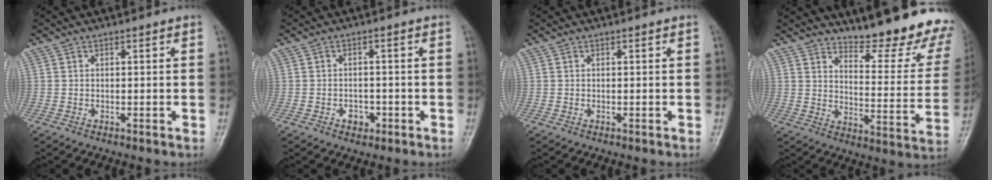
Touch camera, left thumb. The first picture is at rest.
{"total": 2.8, "force": [-1.2, 2.1, 1.3], "torque": [-0.005, 0.009, -0.015]}
{"total": 0.0}
{"total": 20.7, "force": [17.3, 4.7, 10.4], "torque": [-0.105, -0.143, 0.219]}